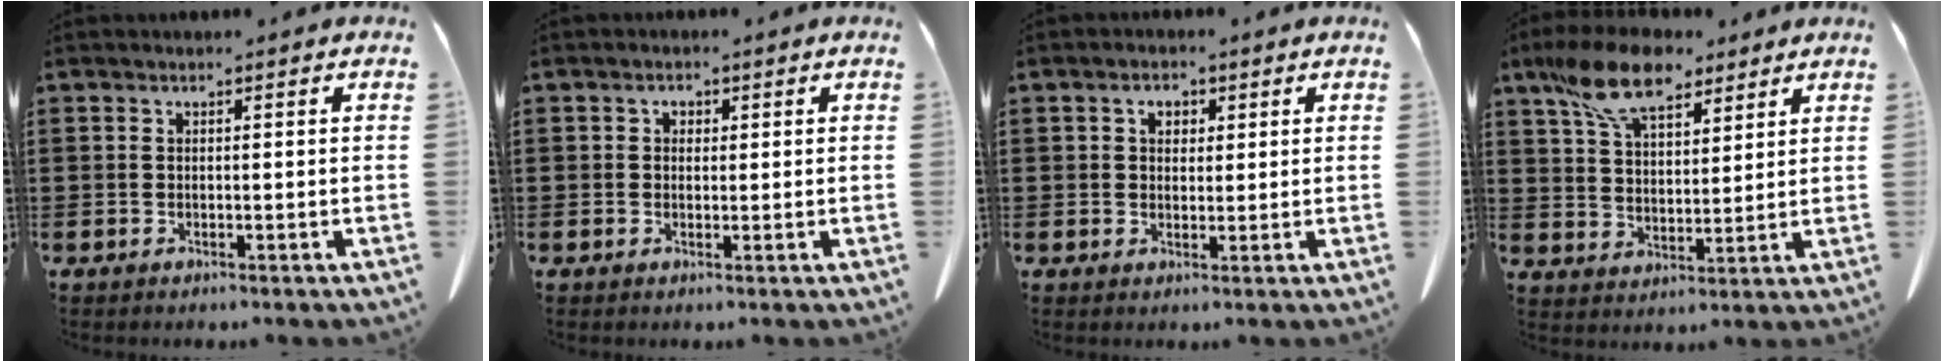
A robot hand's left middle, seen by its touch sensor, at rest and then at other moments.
{"total": 1.1, "force": [0.3, 1.0, 0.4], "torque": [-0.010, 0.006, 0.005]}
{"total": 2.6, "force": [1.1, 1.9, 1.5], "torque": [-0.027, 0.006, 0.017]}
{"total": 10.9, "force": [7.8, 4.4, 6.3], "torque": [-0.136, -0.009, 0.145]}